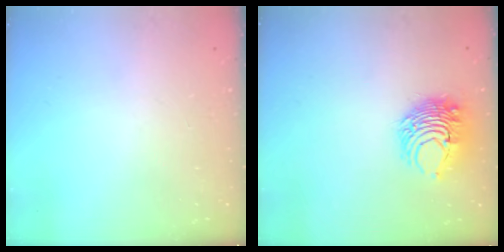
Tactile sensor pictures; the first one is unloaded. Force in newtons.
{"total": 9.4, "press": 9.3, "slide": 0.9}